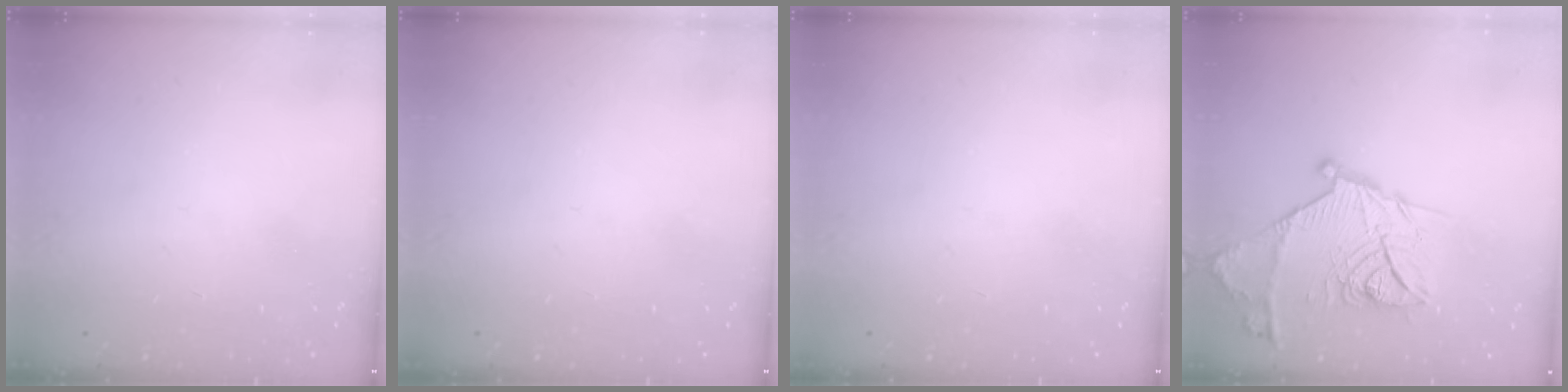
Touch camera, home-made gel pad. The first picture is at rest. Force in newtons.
{"total": 0.0}
{"total": 0.0}
{"total": 19.6, "press": 19.6, "slide": 0.6}